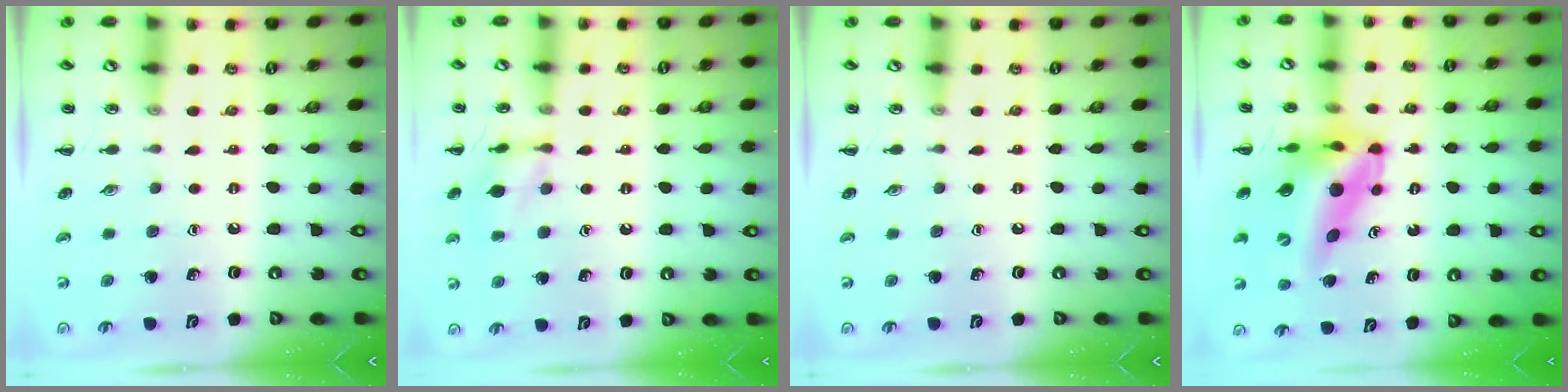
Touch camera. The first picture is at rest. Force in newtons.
{"total": 9.8, "press": 9.8, "slide": 0.4}
{"total": 0.0}
{"total": 12.3, "press": 11.8, "slide": 3.6}